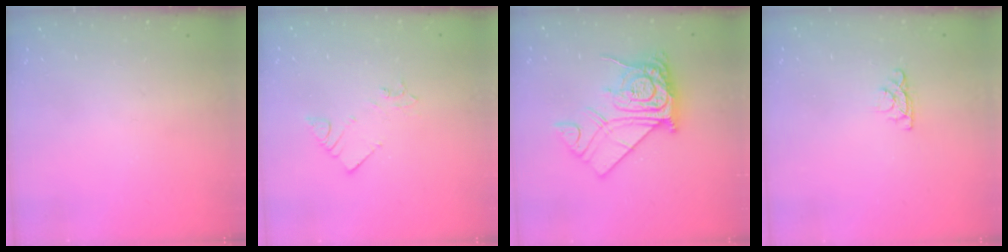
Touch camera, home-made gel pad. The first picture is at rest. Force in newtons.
{"total": 2.8, "press": 2.7, "slide": 0.5}
{"total": 15.7, "press": 15.6, "slide": 1.6}
{"total": 4.0, "press": 4.0, "slide": 0.5}